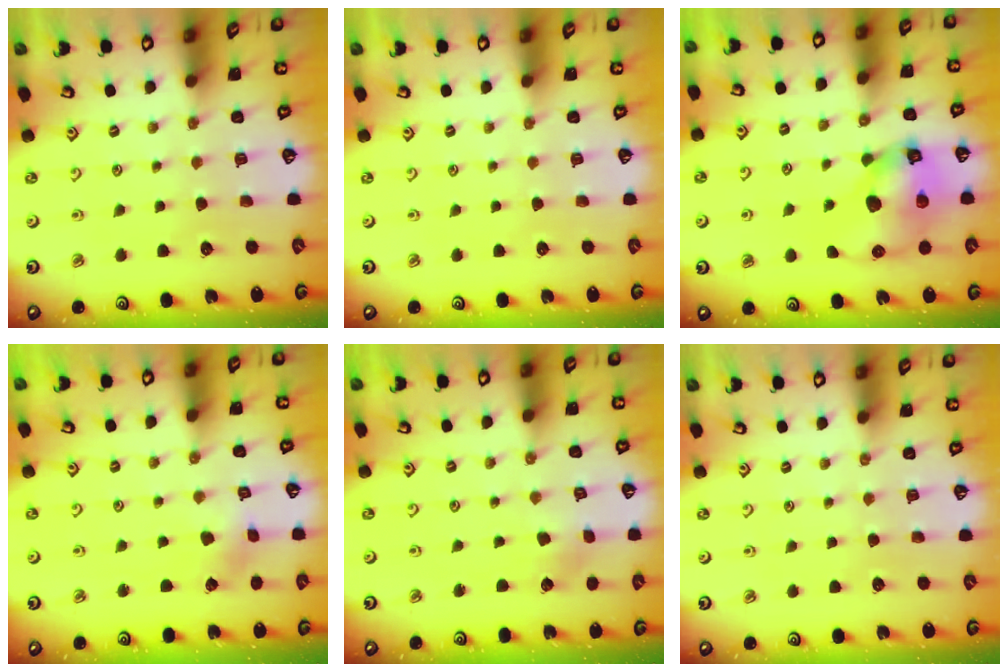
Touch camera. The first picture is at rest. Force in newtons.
{"total": 0.0}
{"total": 13.6, "press": 13.4, "slide": 1.9}
{"total": 1.9, "press": 1.9, "slide": 0.1}
{"total": 1.4, "press": 1.4, "slide": 0.2}
{"total": 0.0}